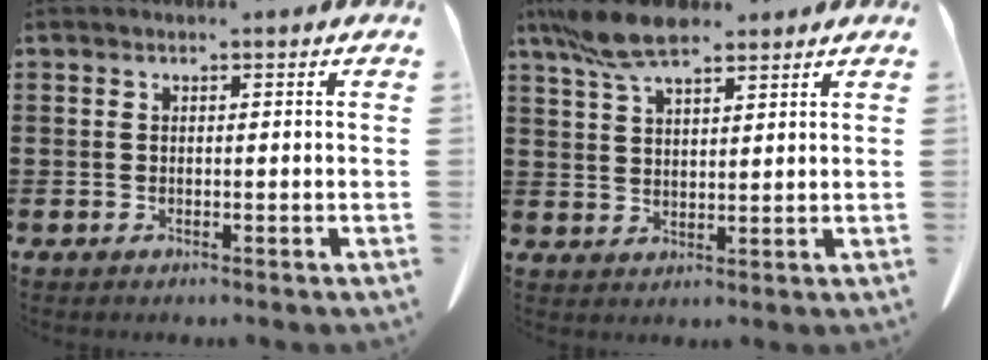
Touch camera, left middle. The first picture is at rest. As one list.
[{"total": 8.4, "force": [6.3, 2.7, 4.8], "torque": [-0.112, -0.005, 0.119]}]